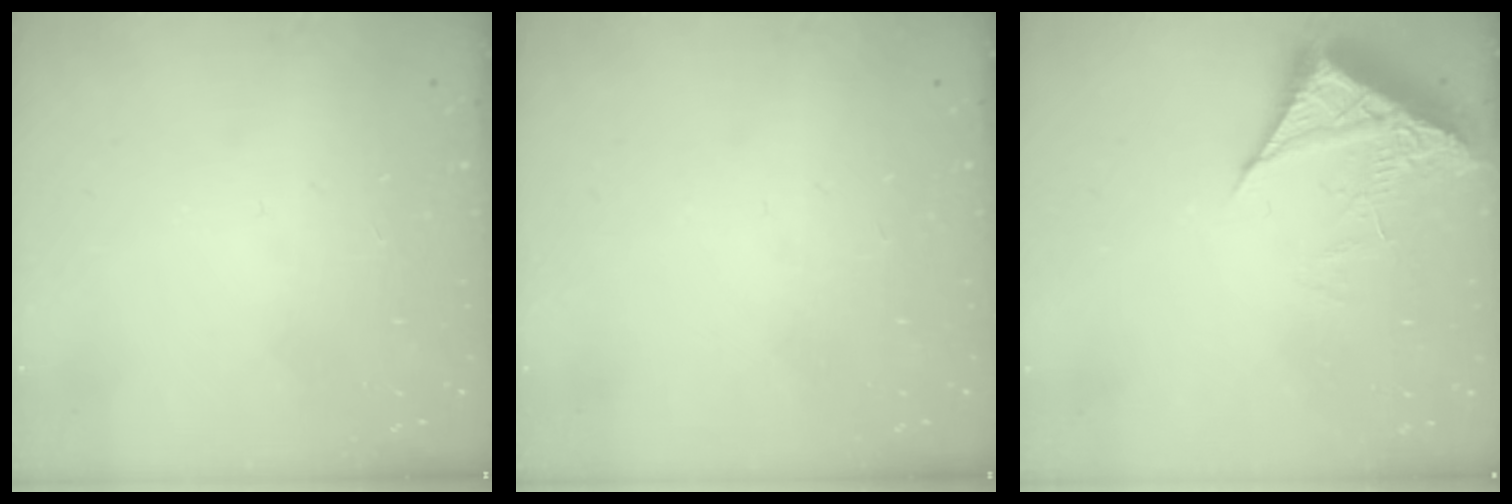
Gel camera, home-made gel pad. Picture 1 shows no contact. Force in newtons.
{"total": 0.0}
{"total": 7.0, "press": 7.0, "slide": 0.2}